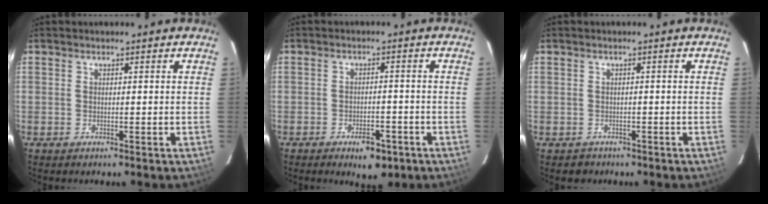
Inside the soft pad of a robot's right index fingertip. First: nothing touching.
{"total": 5.8, "force": [-3.7, 2.8, 3.4], "torque": [-0.059, 0.004, -0.043]}
{"total": 2.2, "force": [-1.1, 1.9, 0.0], "torque": [0.000, 0.008, -0.013]}